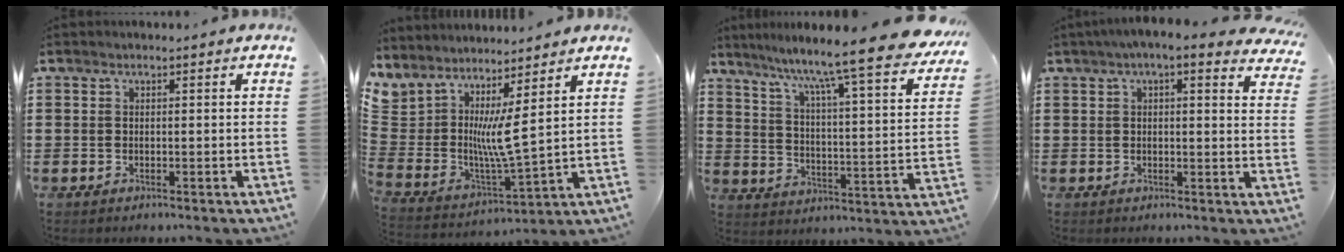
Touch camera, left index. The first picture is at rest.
{"total": 5.1, "force": [2.4, -0.1, 4.4], "torque": [-0.105, -0.059, 0.034]}
{"total": 10.1, "force": [8.5, -0.8, 5.4], "torque": [-0.111, -0.073, 0.129]}
{"total": 4.3, "force": [3.3, 0.3, 2.8], "torque": [-0.063, -0.003, 0.058]}